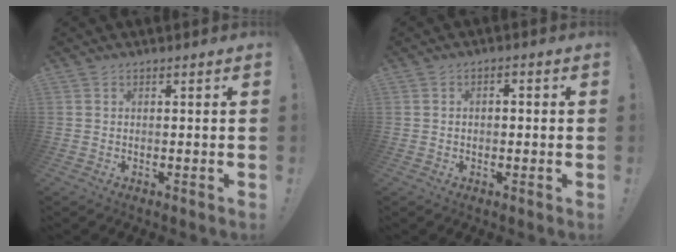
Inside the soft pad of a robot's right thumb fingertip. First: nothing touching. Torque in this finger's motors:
{"motor_torque": [-0.08, -0.08, -0.21, 0.33, -0.04]}